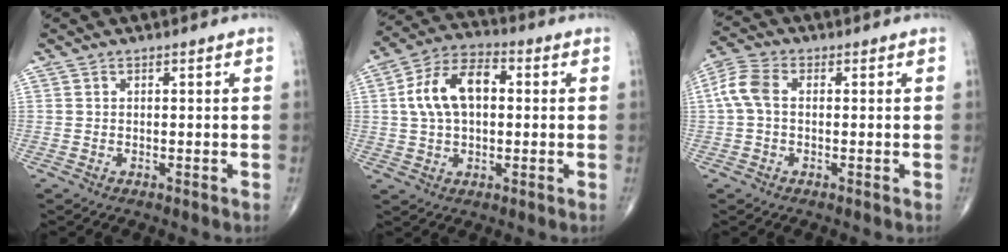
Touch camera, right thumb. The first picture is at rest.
{"total": 12.1, "force": [1.6, 7.3, 9.6], "torque": [-0.173, 0.027, 0.021]}
{"total": 5.9, "force": [0.3, 3.7, 4.6], "torque": [-0.109, 0.018, -0.001]}